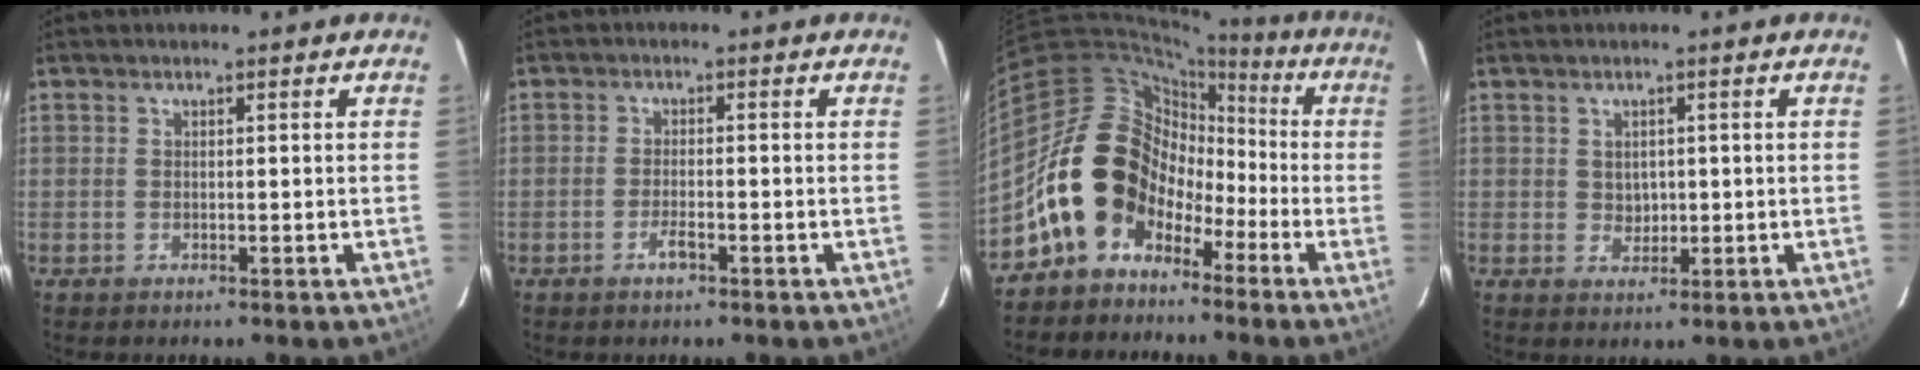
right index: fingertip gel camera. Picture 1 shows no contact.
{"total": 2.4, "force": [-1.4, 0.7, 1.8], "torque": [-0.040, 0.000, -0.028]}
{"total": 14.4, "force": [-6.4, 11.6, 5.8], "torque": [-0.117, 0.032, -0.114]}
{"total": 2.5, "force": [0.3, 2.3, 1.0], "torque": [-0.014, 0.004, 0.010]}